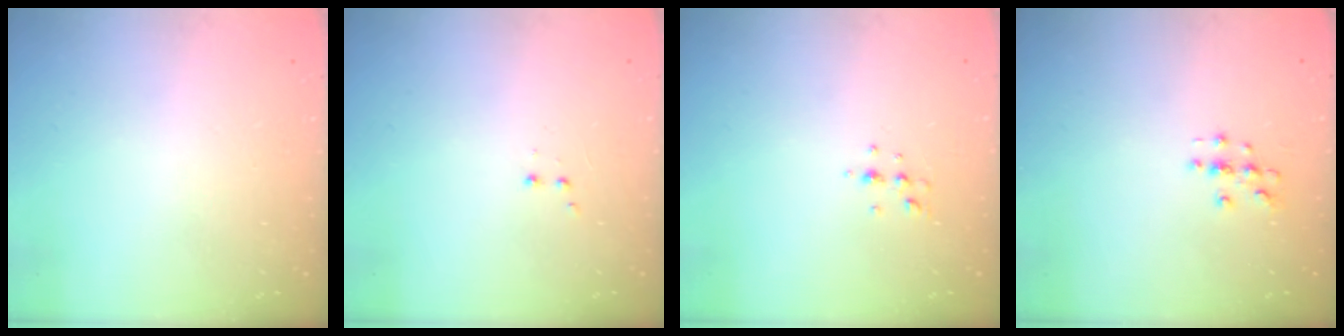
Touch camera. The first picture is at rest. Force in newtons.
{"total": 2.0, "press": 1.8, "slide": 0.9}
{"total": 4.1, "press": 3.7, "slide": 1.8}
{"total": 2.9, "press": 2.9, "slide": 0.3}